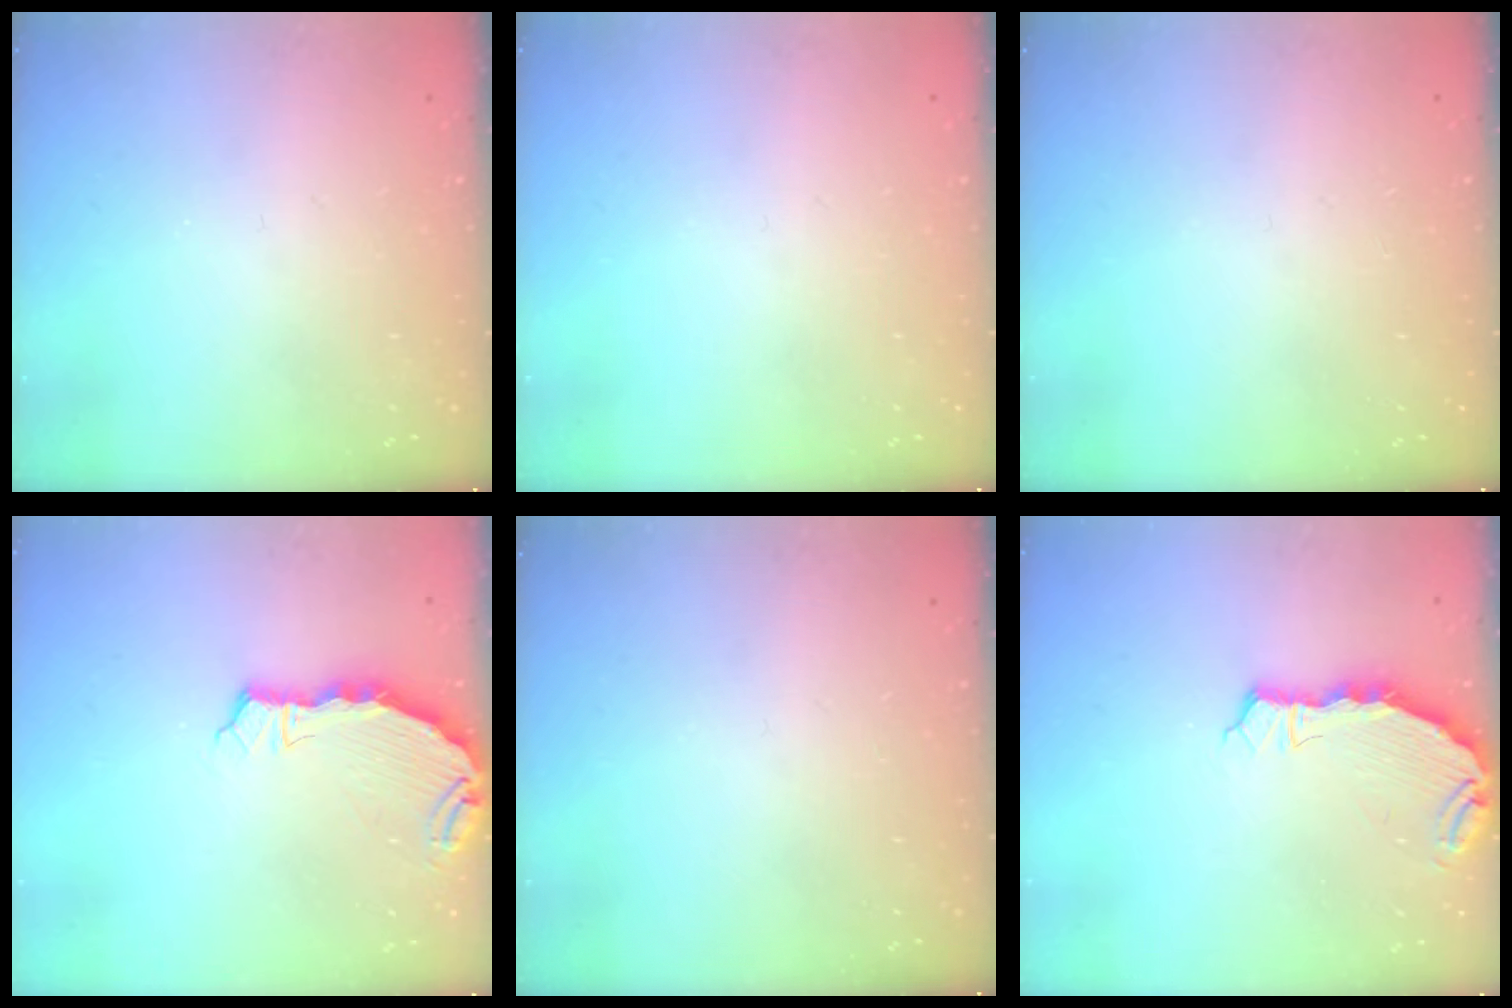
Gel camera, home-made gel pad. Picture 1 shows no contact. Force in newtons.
{"total": 0.0}
{"total": 0.0}
{"total": 6.6, "press": 5.3, "slide": 4.0}
{"total": 0.0}
{"total": 6.9, "press": 5.2, "slide": 4.5}